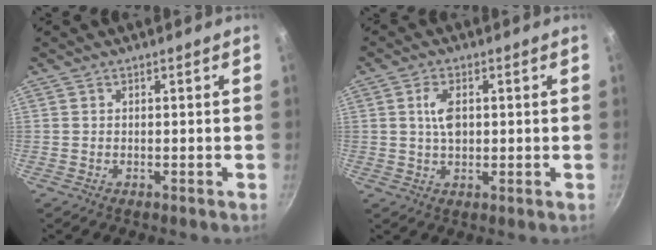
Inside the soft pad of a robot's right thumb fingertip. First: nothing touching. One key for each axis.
{"total": 4.8, "fx": 0.8, "fy": 2.7, "fz": 3.9, "tx": -0.064, "ty": 0.004, "tz": 0.014}